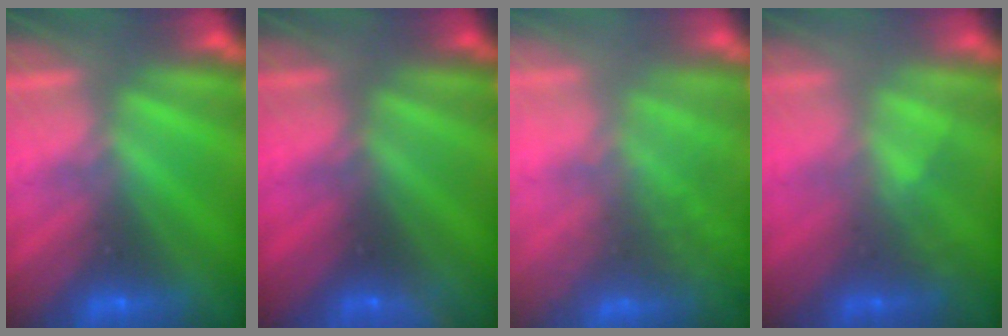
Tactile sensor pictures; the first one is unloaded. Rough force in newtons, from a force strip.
{"total": 2.4}
{"total": 7.7}
{"total": 2.4}